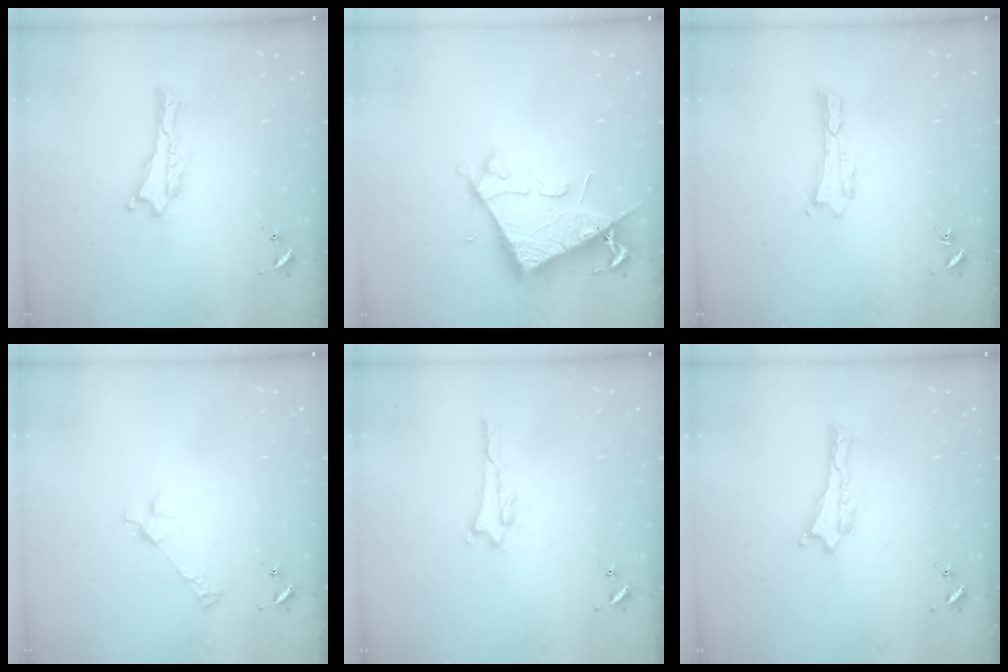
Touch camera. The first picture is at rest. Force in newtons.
{"total": 6.5, "press": 6.5, "slide": 0.7}
{"total": 0.0}
{"total": 2.6, "press": 2.6, "slide": 0.3}
{"total": 0.6, "press": 0.6, "slide": 0.1}
{"total": 0.0}